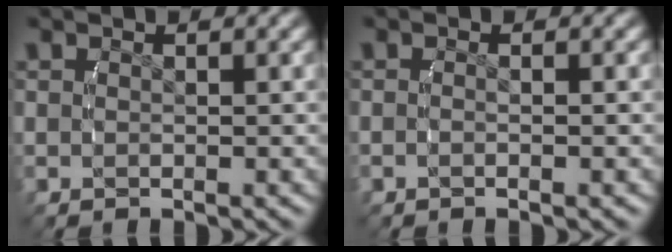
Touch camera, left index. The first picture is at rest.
{"total": 1.1, "force": [-0.6, 0.4, 0.8], "torque": [-0.019, 0.007, -0.015]}